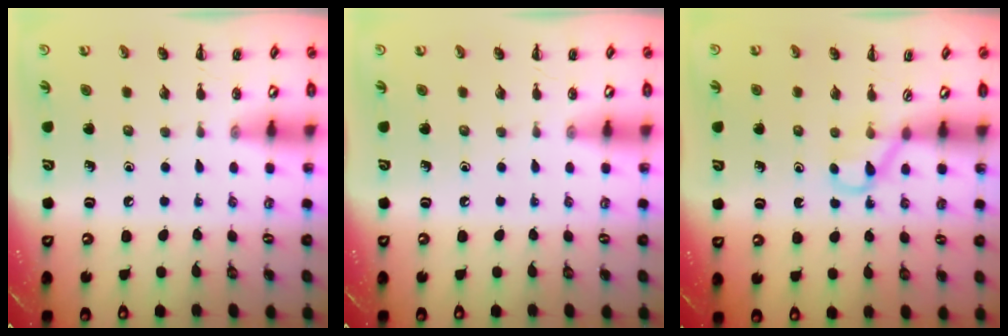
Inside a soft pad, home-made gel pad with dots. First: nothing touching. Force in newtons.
{"total": 0.0}
{"total": 2.6, "press": 2.4, "slide": 0.9}